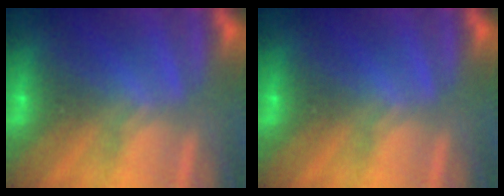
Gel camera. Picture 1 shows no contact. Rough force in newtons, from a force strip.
{"total": 0.0}